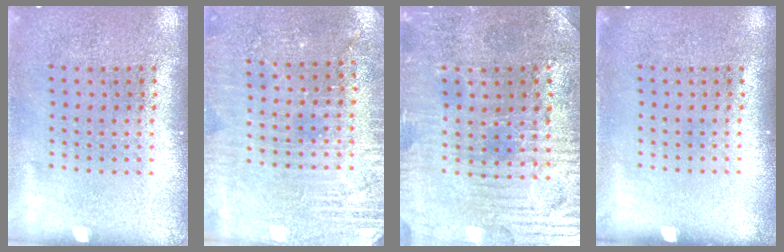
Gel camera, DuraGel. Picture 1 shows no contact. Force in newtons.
{"total": 2.8, "press": 2.8, "slide": 0.4}
{"total": 2.2, "press": 2.2, "slide": 0.5}
{"total": 0.0}